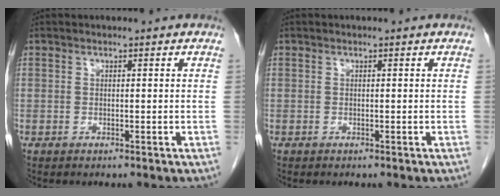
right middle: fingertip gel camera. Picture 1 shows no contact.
{"total": 0.0}